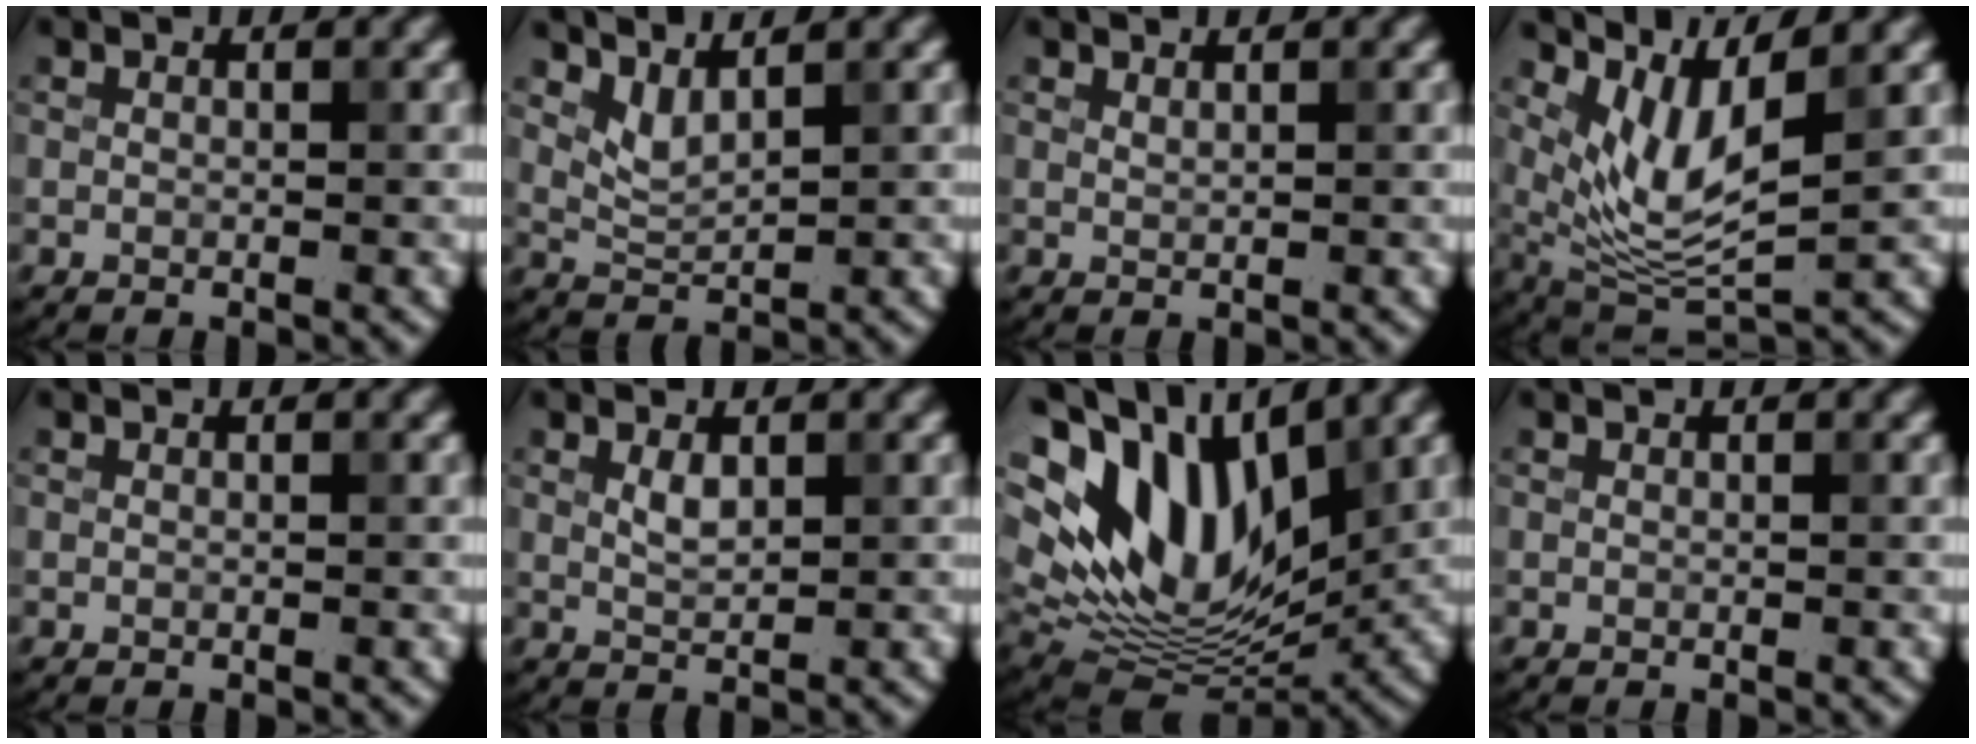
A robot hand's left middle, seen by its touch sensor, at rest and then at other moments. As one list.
[{"total": 2.0, "force": [1.5, 0.5, 1.2], "torque": [-0.034, -0.011, 0.037]}, {"total": 0.6, "force": [0.6, 0.0, 0.1], "torque": [0.000, -0.001, 0.012]}, {"total": 5.9, "force": [2.5, 2.0, 5.0], "torque": [-0.108, -0.017, 0.056]}, {"total": 0.0}, {"total": 1.5, "force": [0.7, 0.7, 1.2], "torque": [-0.027, -0.001, 0.017]}, {"total": 14.6, "force": [5.4, 8.0, 10.9], "torque": [-0.208, 0.012, 0.099]}, {"total": 0.0}]